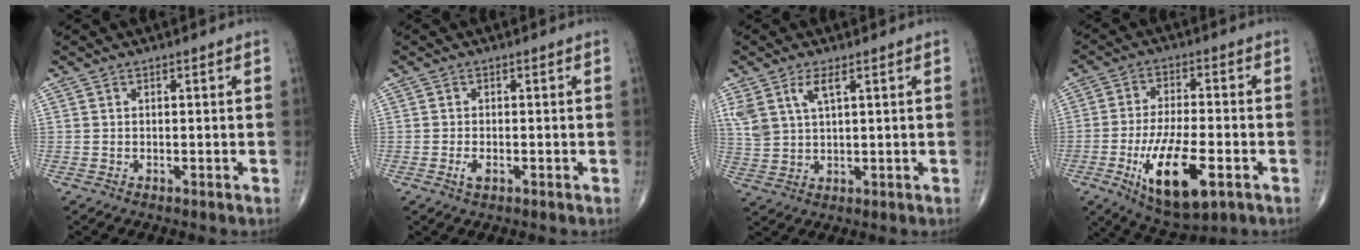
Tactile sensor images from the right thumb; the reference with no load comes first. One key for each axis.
{"total": 1.7, "fx": -0.6, "fy": 0.7, "fz": 1.4, "tx": -0.029, "ty": -0.002, "tz": -0.011}
{"total": 6.1, "fx": 3.1, "fy": 2.4, "fz": 4.6, "tx": -0.104, "ty": -0.007, "tz": 0.069}
{"total": 15.0, "fx": -5.4, "fy": 5.7, "fz": 12.8, "tx": -0.225, "ty": 0.005, "tz": -0.081}